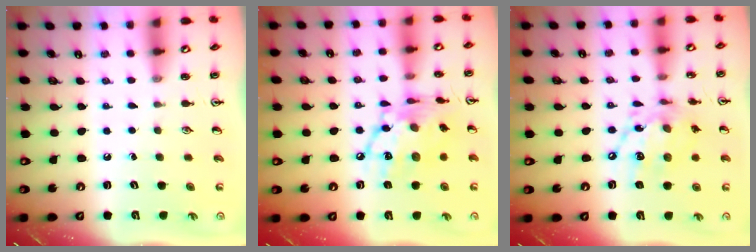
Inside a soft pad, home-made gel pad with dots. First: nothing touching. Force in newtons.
{"total": 16.5, "press": 16.5, "slide": 1.5}
{"total": 13.4, "press": 13.4, "slide": 1.0}